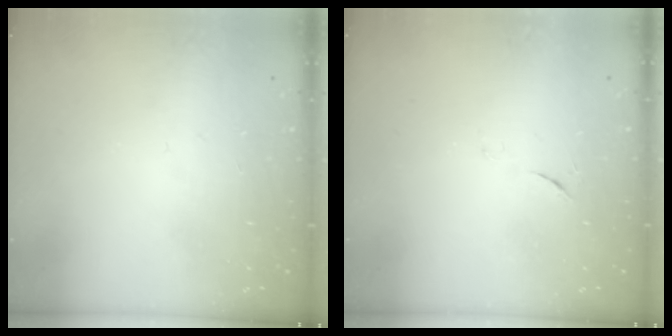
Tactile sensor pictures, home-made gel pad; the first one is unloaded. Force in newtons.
{"total": 4.3, "press": 4.1, "slide": 1.2}